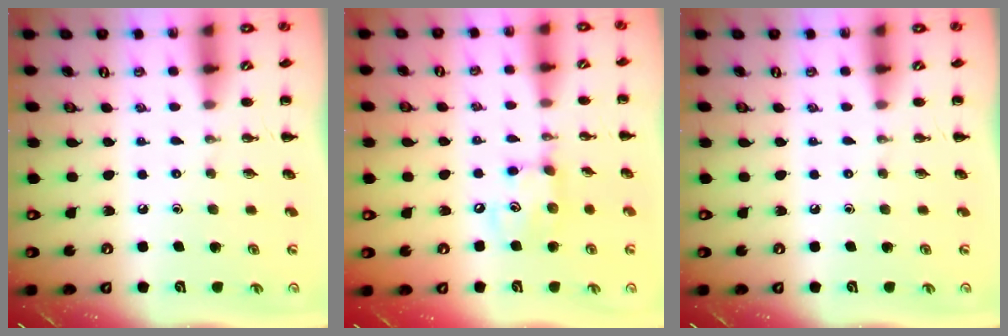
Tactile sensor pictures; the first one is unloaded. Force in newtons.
{"total": 7.9, "press": 7.8, "slide": 1.1}
{"total": 0.0}